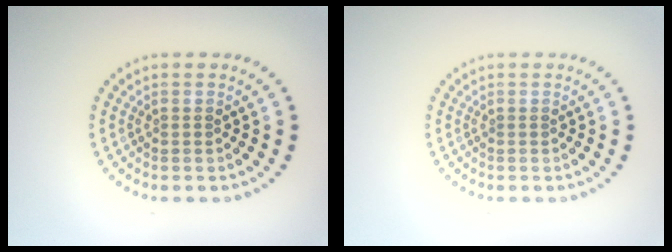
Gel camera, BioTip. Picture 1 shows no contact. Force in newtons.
{"total": 0.0}